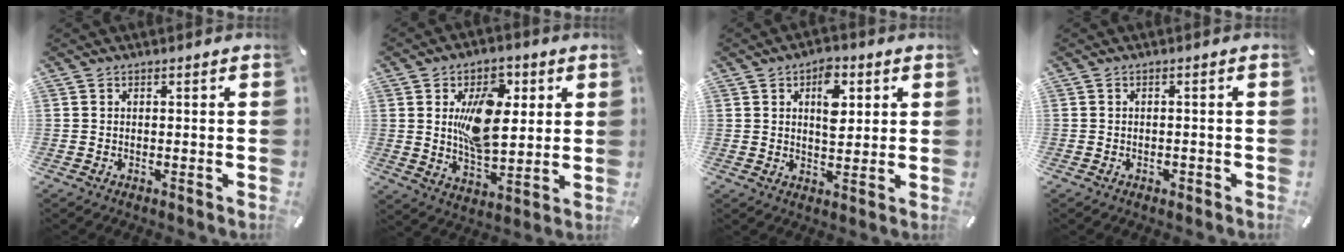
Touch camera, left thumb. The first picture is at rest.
{"total": 15.3, "force": [3.8, 9.4, 11.5], "torque": [-0.197, 0.002, 0.063]}
{"total": 8.6, "force": [2.8, 5.2, 6.2], "torque": [-0.075, -0.007, 0.040]}
{"total": 1.1, "force": [-0.6, 0.8, 0.3], "torque": [-0.005, 0.003, -0.014]}